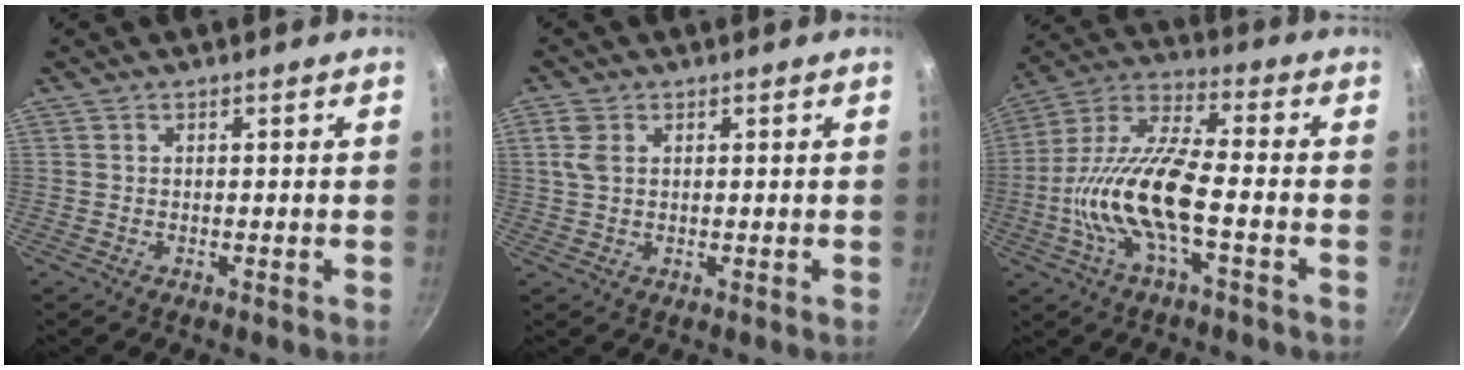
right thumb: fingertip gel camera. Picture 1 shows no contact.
{"total": 3.6, "force": [1.1, 2.4, 2.4], "torque": [-0.050, 0.003, 0.020]}
{"total": 15.8, "force": [-3.9, 5.5, 14.3], "torque": [-0.279, 0.039, -0.090]}